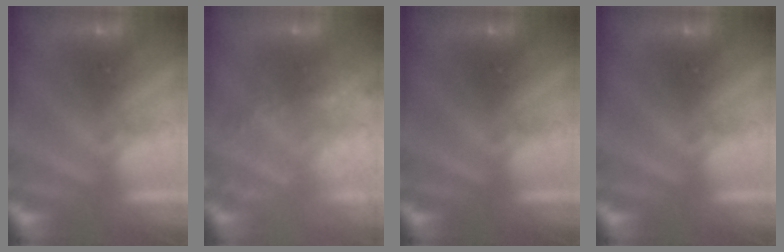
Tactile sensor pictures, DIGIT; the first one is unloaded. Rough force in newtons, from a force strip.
{"total": 8.7}
{"total": 0.0}
{"total": 0.0}